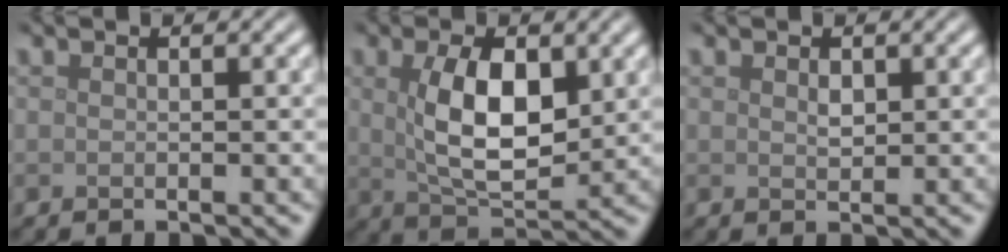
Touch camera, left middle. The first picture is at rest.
{"total": 6.6, "force": [1.2, 3.2, 5.7], "torque": [-0.108, -0.001, 0.029]}
{"total": 0.9, "force": [0.4, 0.5, 0.6], "torque": [-0.013, -0.001, 0.009]}